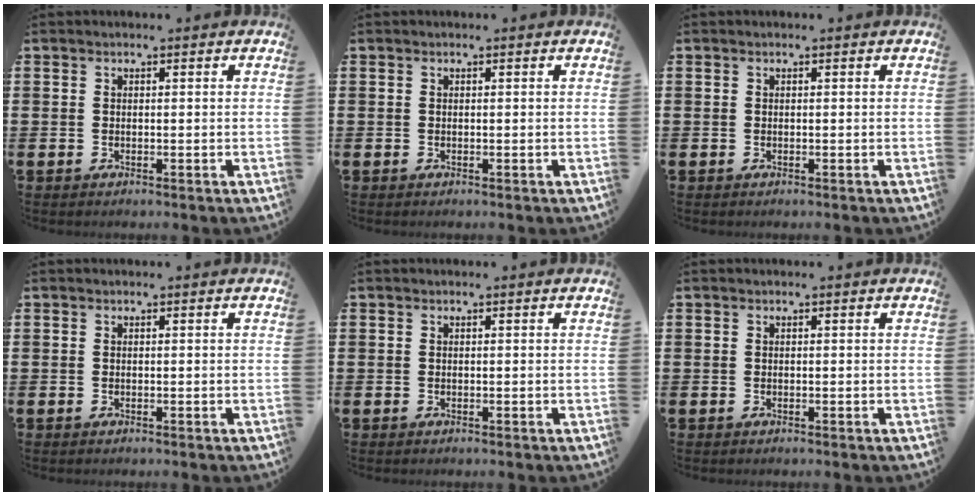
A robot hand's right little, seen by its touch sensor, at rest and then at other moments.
{"total": 0.0}
{"total": 0.0}
{"total": 0.0}
{"total": 0.0}
{"total": 0.0}